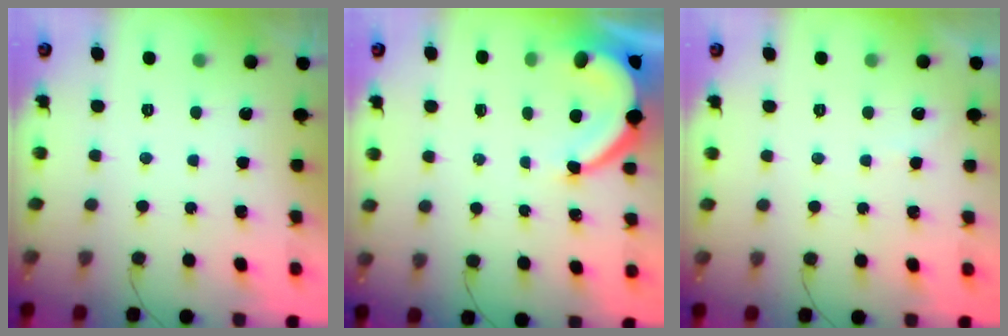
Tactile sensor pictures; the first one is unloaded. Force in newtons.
{"total": 6.9, "press": 6.8, "slide": 1.0}
{"total": 4.0, "press": 3.9, "slide": 0.6}